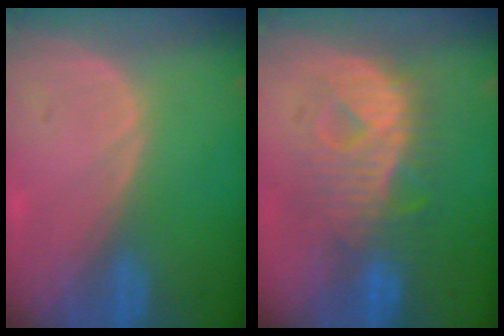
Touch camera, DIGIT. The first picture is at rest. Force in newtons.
{"total": 9.1, "press": 9.1, "slide": 0.5}